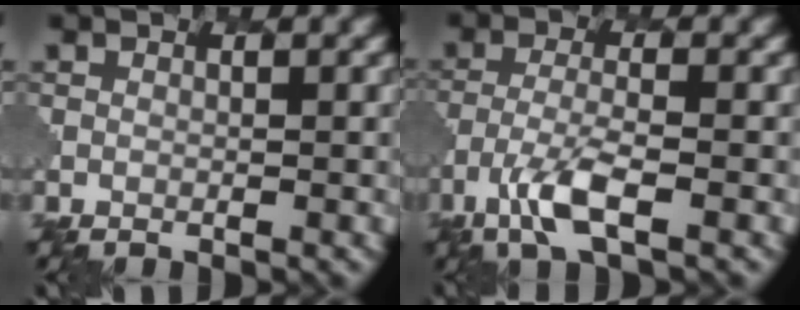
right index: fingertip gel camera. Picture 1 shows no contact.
{"total": 4.0, "force": [-2.2, 1.0, 3.1], "torque": [-0.071, -0.006, -0.049]}